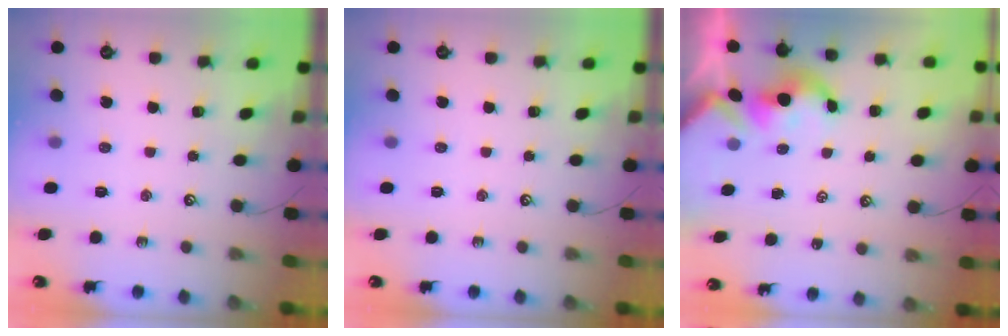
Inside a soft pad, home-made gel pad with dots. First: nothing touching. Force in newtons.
{"total": 0.0}
{"total": 2.2, "press": 2.2, "slide": 0.1}